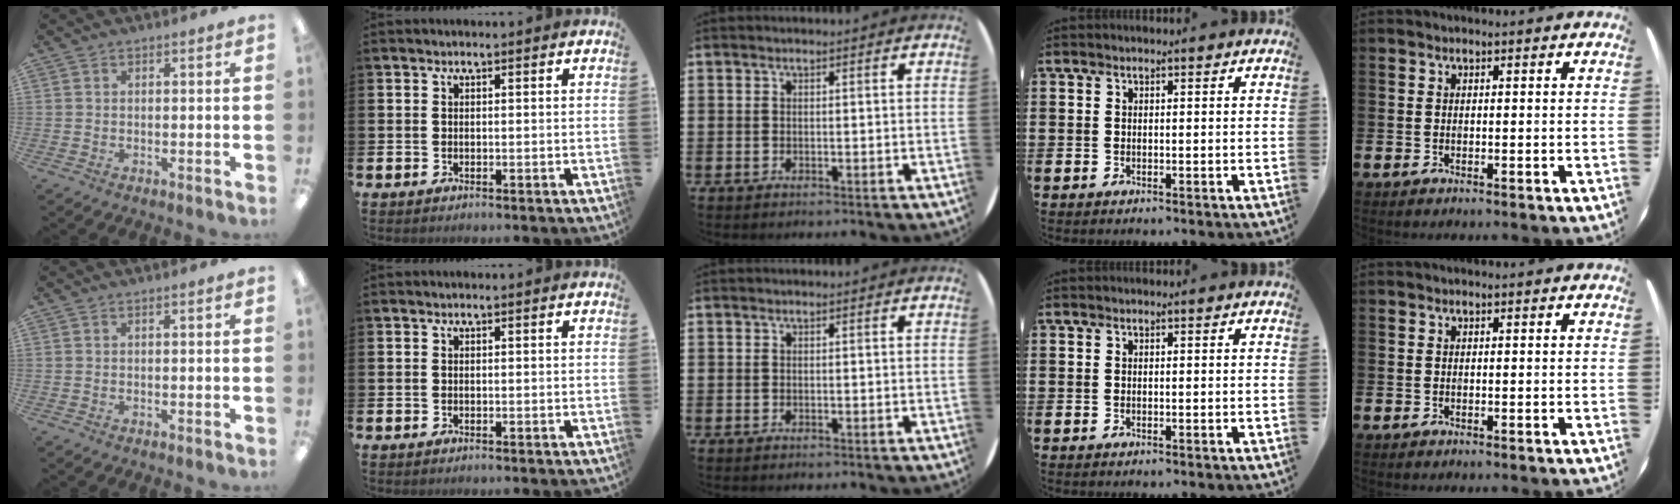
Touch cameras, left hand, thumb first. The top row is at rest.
{}